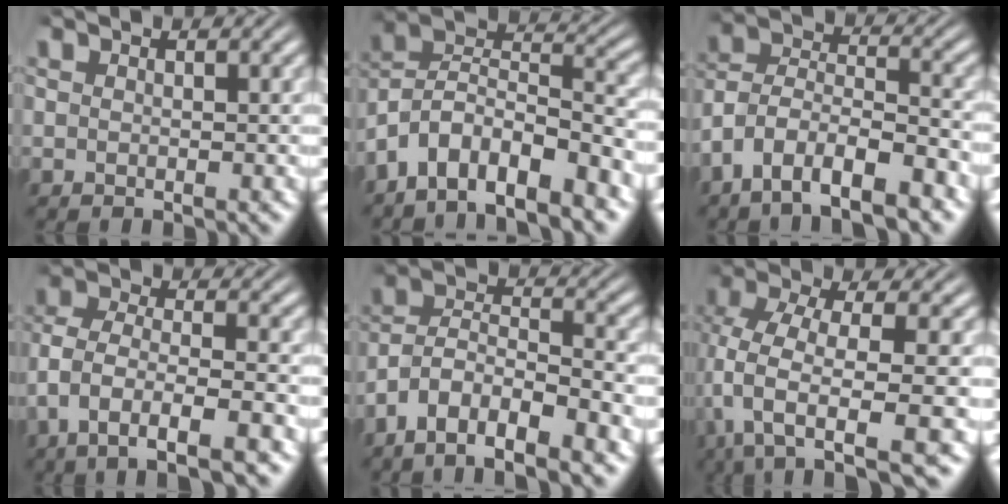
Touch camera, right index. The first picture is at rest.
{"total": 10.9, "force": [-3.5, 8.8, 5.4], "torque": [-0.151, -0.035, -0.063]}
{"total": 9.3, "force": [-3.9, 7.5, 3.9], "torque": [-0.110, -0.033, -0.076]}
{"total": 7.3, "force": [-3.4, 4.0, 5.1], "torque": [-0.111, -0.039, -0.040]}
{"total": 9.8, "force": [-4.5, 7.8, 3.9], "torque": [-0.105, -0.029, -0.089]}
{"total": 9.5, "force": [-4.5, 4.9, 6.7], "torque": [-0.169, -0.047, -0.058]}